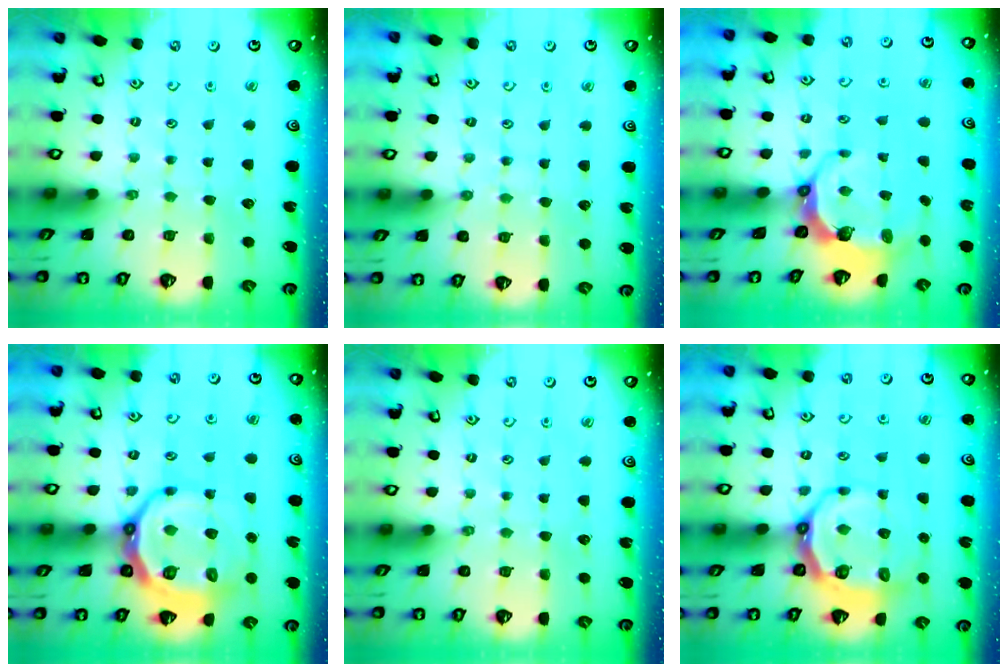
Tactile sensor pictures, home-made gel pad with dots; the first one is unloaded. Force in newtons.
{"total": 5.1, "press": 5.1, "slide": 0.6}
{"total": 8.1, "press": 6.8, "slide": 4.4}
{"total": 16.4, "press": 15.9, "slide": 3.8}
{"total": 0.0}
{"total": 8.7, "press": 7.9, "slide": 3.8}